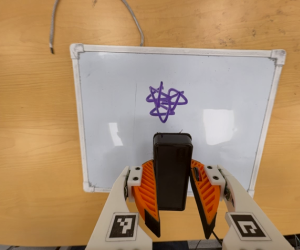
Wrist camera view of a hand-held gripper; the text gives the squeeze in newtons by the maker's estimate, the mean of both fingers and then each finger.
{"total": 8.5, "left": 6.7, "right": 10.2}